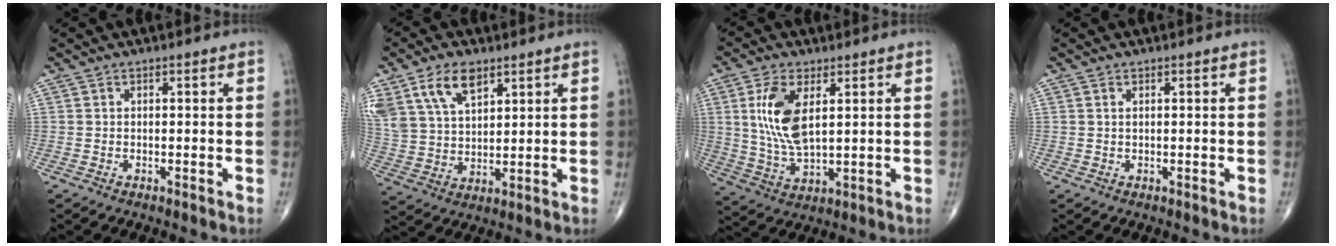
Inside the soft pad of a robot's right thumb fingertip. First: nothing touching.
{"total": 13.1, "force": [7.4, 7.4, 7.9], "torque": [-0.147, -0.017, 0.148]}
{"total": 11.1, "force": [3.0, 5.1, 9.5], "torque": [-0.196, -0.014, 0.065]}
{"total": 0.5, "force": [0.3, 0.2, 0.4], "torque": [-0.012, 0.005, 0.006]}